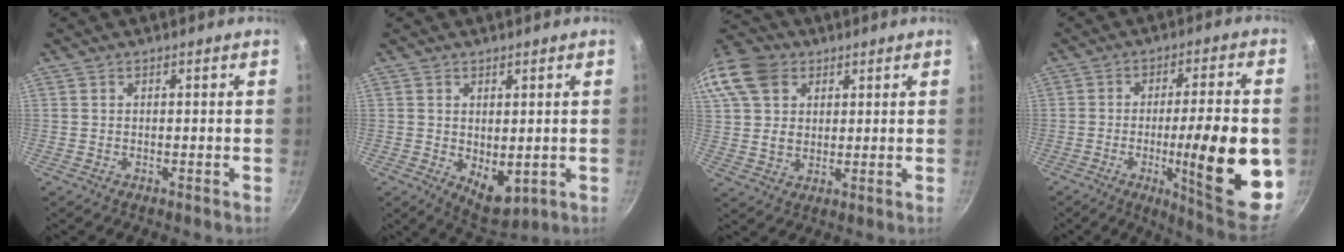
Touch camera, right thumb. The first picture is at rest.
{"total": 6.2, "force": [0.2, 3.8, 4.9], "torque": [-0.056, -0.019, 0.017]}
{"total": 18.7, "force": [7.5, 14.2, 9.5], "torque": [-0.215, 0.022, 0.136]}
{"total": 21.4, "force": [-3.9, 4.6, 20.6], "torque": [-0.271, 0.002, -0.052]}